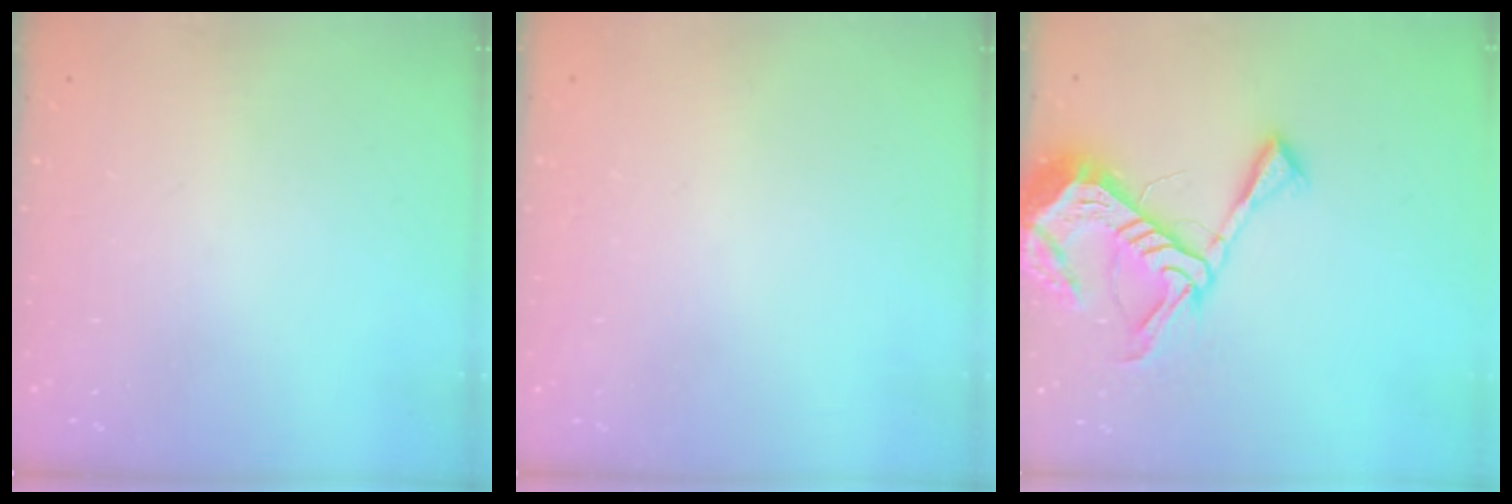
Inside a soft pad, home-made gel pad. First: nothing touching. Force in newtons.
{"total": 2.0, "press": 2.0, "slide": 0.1}
{"total": 14.1, "press": 14.0, "slide": 1.4}